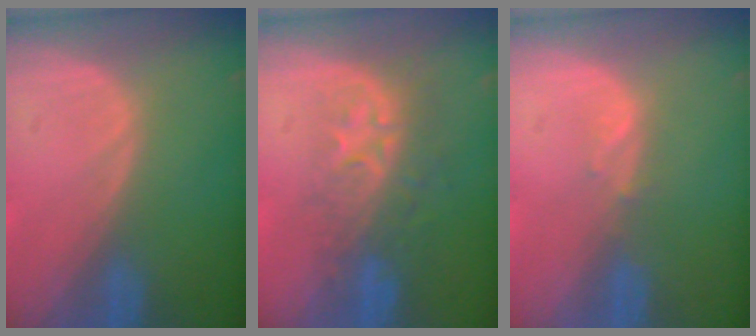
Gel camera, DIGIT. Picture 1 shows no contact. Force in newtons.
{"total": 8.7, "press": 7.2, "slide": 5.0}
{"total": 1.1, "press": 1.0, "slide": 0.4}